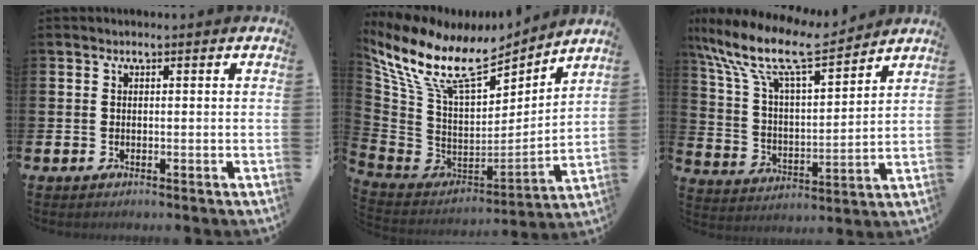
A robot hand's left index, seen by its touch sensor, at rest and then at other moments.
{"total": 12.3, "force": [9.5, 4.6, 6.3], "torque": [-0.170, -0.058, 0.171]}
{"total": 12.2, "force": [10.1, 3.2, 6.2], "torque": [-0.160, -0.054, 0.176]}